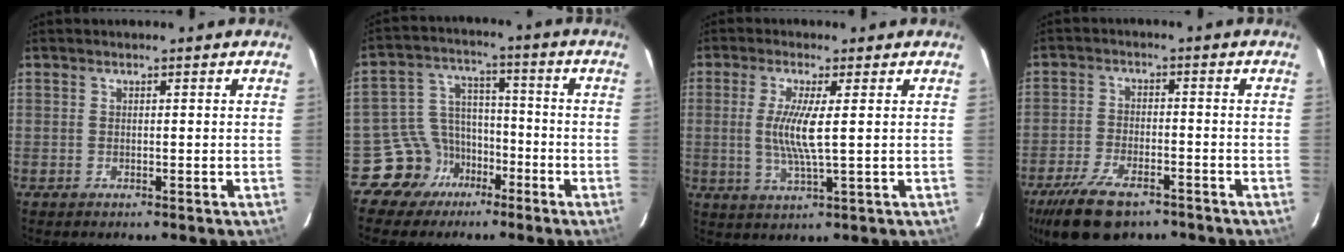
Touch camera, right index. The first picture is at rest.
{"total": 10.0, "force": [-6.5, 7.5, 1.1], "torque": [-0.028, 0.058, -0.115]}
{"total": 6.7, "force": [0.6, 0.1, 6.6], "torque": [-0.137, -0.008, 0.010]}
{"total": 12.7, "force": [-8.8, 5.6, 7.2], "torque": [-0.167, -0.018, -0.155]}